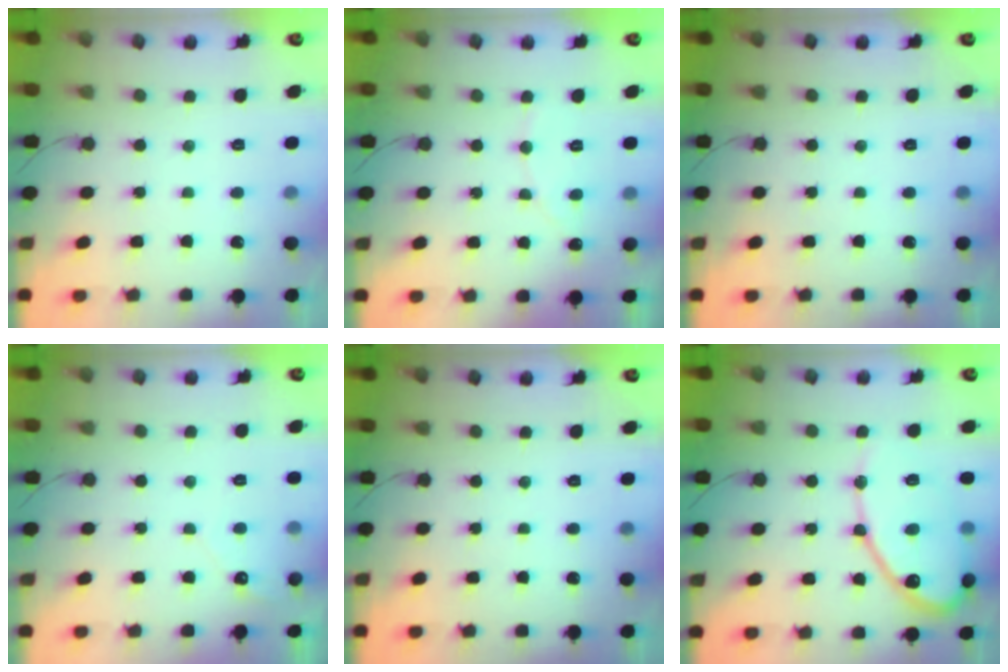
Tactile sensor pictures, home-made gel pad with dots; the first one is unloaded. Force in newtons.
{"total": 5.0, "press": 4.9, "slide": 0.3}
{"total": 0.0}
{"total": 2.7, "press": 2.7, "slide": 0.2}
{"total": 0.0}
{"total": 15.4, "press": 15.3, "slide": 1.2}